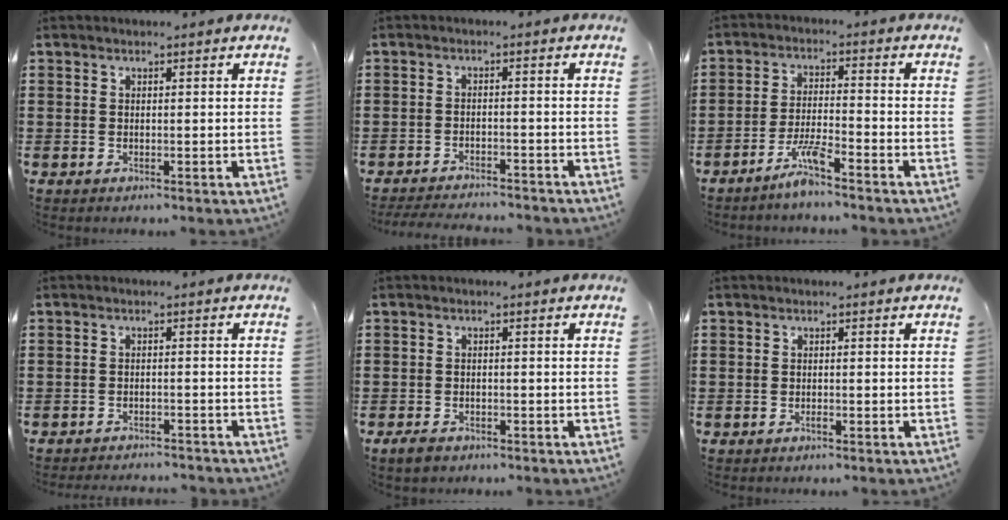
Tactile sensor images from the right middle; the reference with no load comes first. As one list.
[{"total": 3.0, "force": [-3.0, 0.1, 0.3], "torque": [-0.008, 0.001, -0.062]}, {"total": 5.1, "force": [-4.0, 0.2, 3.1], "torque": [-0.066, -0.004, -0.076]}, {"total": 2.0, "force": [-2.0, 0.0, 0.0], "torque": [-0.005, 0.002, -0.042]}, {"total": 1.6, "force": [-1.3, 0.8, 0.6], "torque": [-0.015, 0.002, -0.027]}, {"total": 0.6, "force": [-0.5, 0.2, 0.1], "torque": [-0.003, 0.002, -0.012]}]